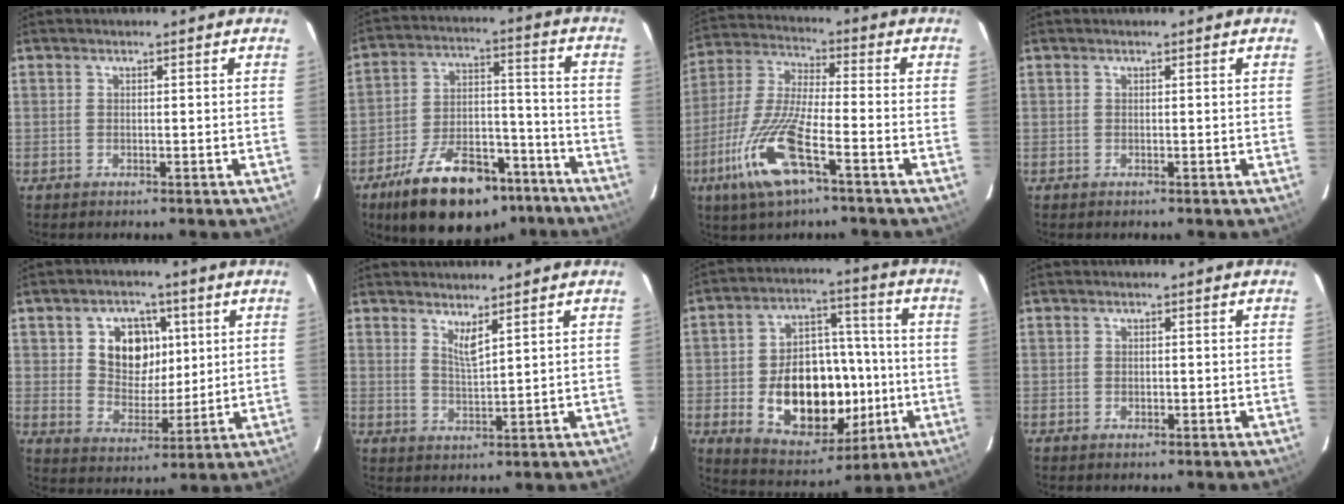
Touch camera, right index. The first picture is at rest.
{"total": 21.6, "force": [-15.2, 9.7, 12.0], "torque": [-0.216, 0.012, -0.224]}
{"total": 15.5, "force": [-7.4, 3.6, 13.1], "torque": [-0.290, -0.018, -0.150]}
{"total": 0.0}
{"total": 10.3, "force": [3.0, 8.1, 5.7], "torque": [-0.108, 0.012, 0.059]}
{"total": 3.4, "force": [2.5, 0.2, 2.3], "torque": [-0.040, -0.007, 0.043]}
{"total": 20.0, "force": [-3.9, 13.1, 14.5], "torque": [-0.274, 0.023, -0.036]}
{"total": 1.1, "force": [-0.2, 0.9, 0.6], "torque": [-0.008, 0.002, -0.004]}